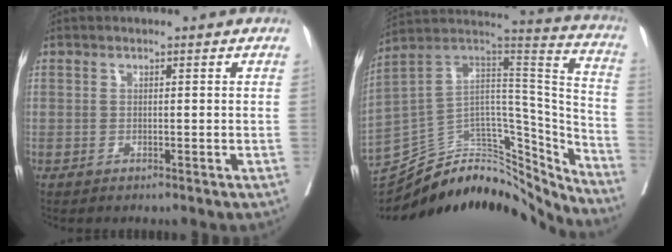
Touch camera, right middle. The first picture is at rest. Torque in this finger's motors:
{"motor_torque": [-0.17, -0.34, -0.03, -0.04]}